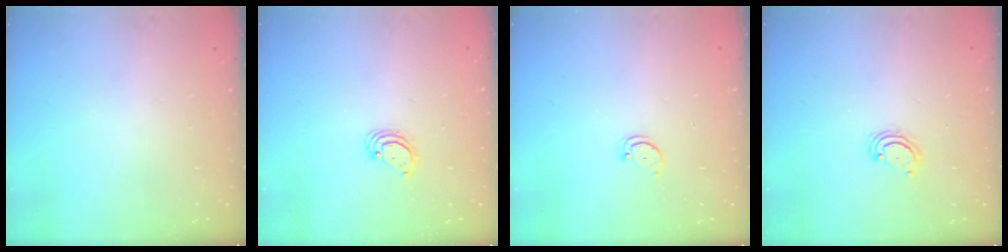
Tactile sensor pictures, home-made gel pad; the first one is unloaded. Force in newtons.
{"total": 2.9, "press": 2.9, "slide": 0.3}
{"total": 2.5, "press": 2.4, "slide": 0.4}
{"total": 2.9, "press": 2.9, "slide": 0.3}